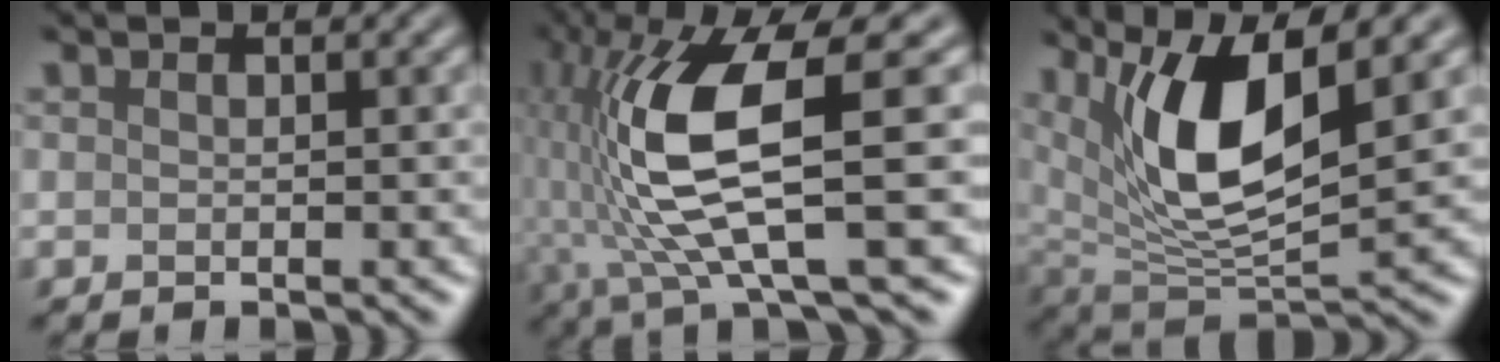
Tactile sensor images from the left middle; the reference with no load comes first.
{"total": 10.8, "force": [-0.4, 2.5, 10.5], "torque": [-0.213, -0.001, -0.004]}
{"total": 9.1, "force": [3.4, 3.2, 7.8], "torque": [-0.149, -0.018, 0.062]}